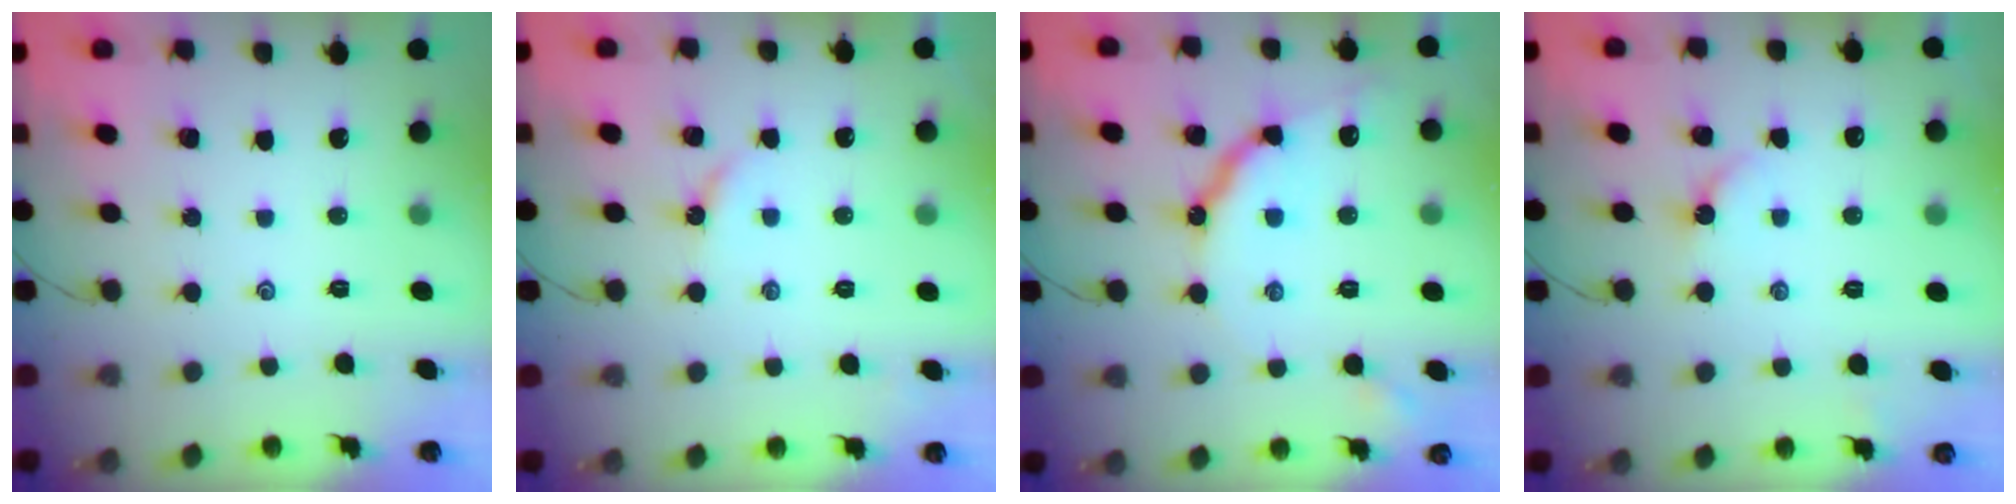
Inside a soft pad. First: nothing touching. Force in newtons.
{"total": 2.7, "press": 2.7, "slide": 0.3}
{"total": 9.8, "press": 9.8, "slide": 1.0}
{"total": 3.1, "press": 3.1, "slide": 0.4}